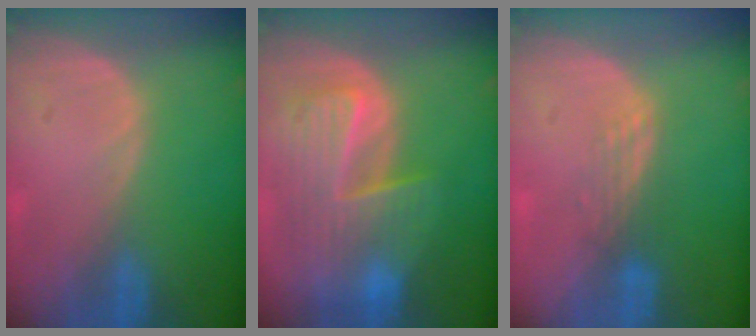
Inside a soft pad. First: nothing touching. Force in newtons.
{"total": 10.3, "press": 8.9, "slide": 5.1}
{"total": 3.0, "press": 2.5, "slide": 1.7}